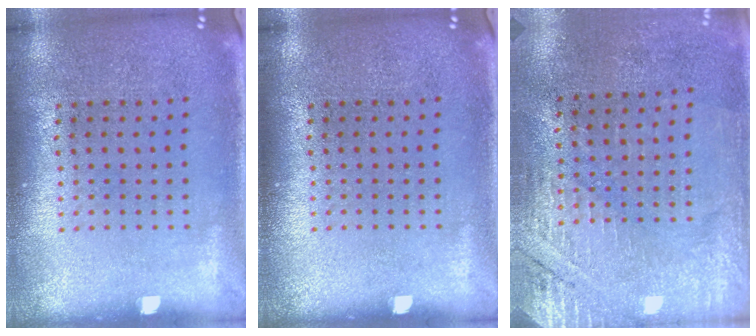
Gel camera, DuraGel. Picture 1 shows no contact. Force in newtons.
{"total": 0.0}
{"total": 2.7, "press": 2.5, "slide": 1.1}